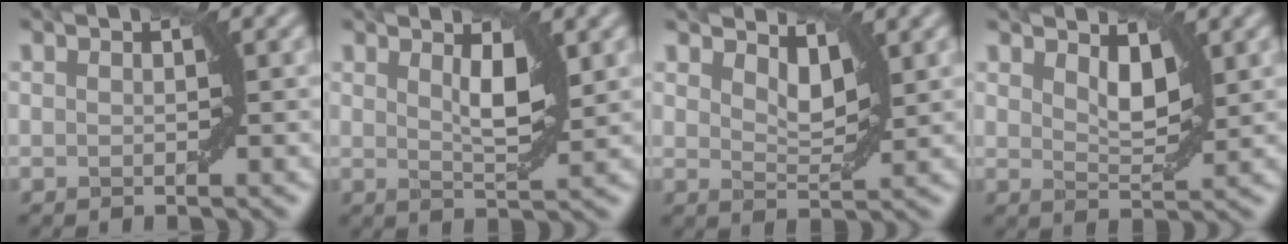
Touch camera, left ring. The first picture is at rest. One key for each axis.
{"total": 2.9, "fx": 1.2, "fy": 0.7, "fz": 2.5, "tx": -0.040, "ty": -0.006, "tz": 0.023}
{"total": 2.6, "fx": 1.7, "fy": 1.1, "fz": 1.6, "tx": -0.033, "ty": -0.007, "tz": 0.028}
{"total": 2.6, "fx": 1.3, "fy": 1.2, "fz": 2.0, "tx": -0.036, "ty": -0.007, "tz": 0.024}